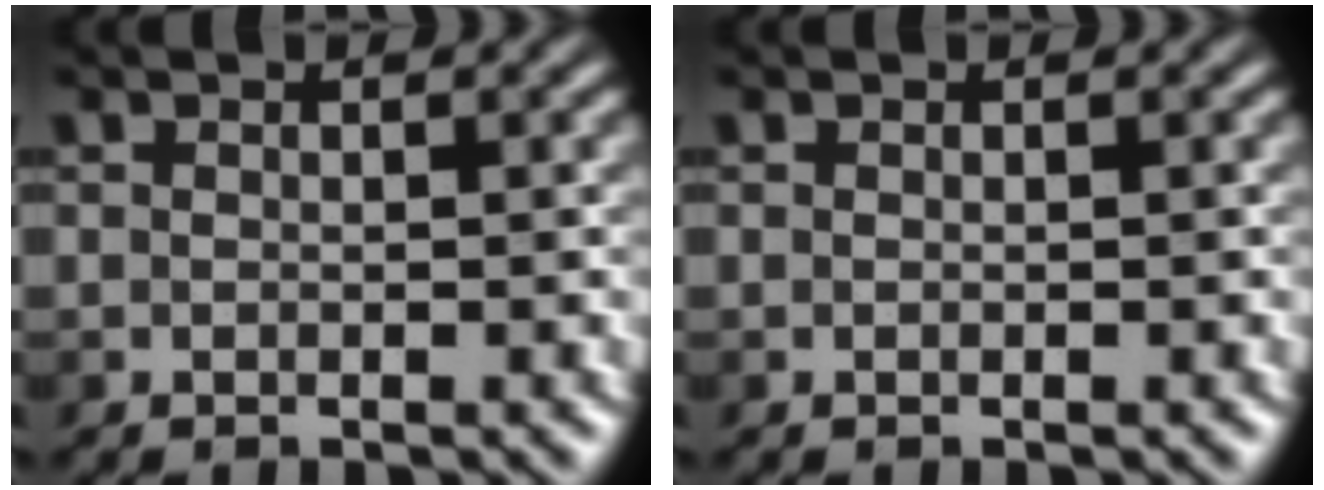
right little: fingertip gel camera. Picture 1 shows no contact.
{"total": 0.0}